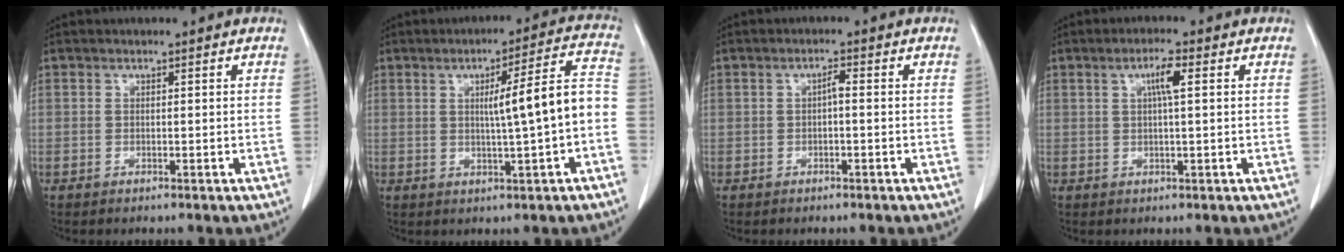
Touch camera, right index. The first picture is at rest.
{"total": 9.6, "force": [-0.7, 0.0, 9.6], "torque": [-0.130, 0.021, -0.011]}
{"total": 1.4, "force": [-0.1, 0.3, 1.3], "torque": [-0.023, 0.004, -0.003]}
{"total": 3.3, "force": [1.0, 0.3, 3.2], "torque": [-0.057, 0.004, 0.015]}